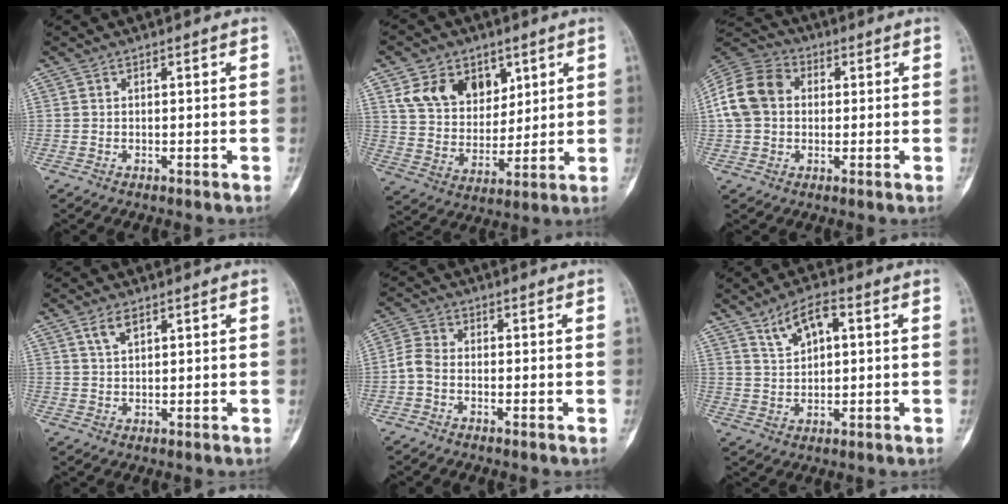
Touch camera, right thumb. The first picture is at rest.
{"total": 13.0, "force": [6.3, 9.4, 6.4], "torque": [-0.074, -0.032, 0.121]}
{"total": 12.1, "force": [1.4, 9.6, 7.3], "torque": [-0.136, 0.030, 0.016]}
{"total": 3.2, "force": [1.9, 1.4, 2.2], "torque": [-0.041, -0.004, 0.041]}
{"total": 3.6, "force": [-1.4, 2.2, 2.4], "torque": [-0.052, 0.014, -0.041]}
{"total": 6.8, "force": [3.0, 3.1, 5.3], "torque": [-0.085, -0.004, 0.057]}